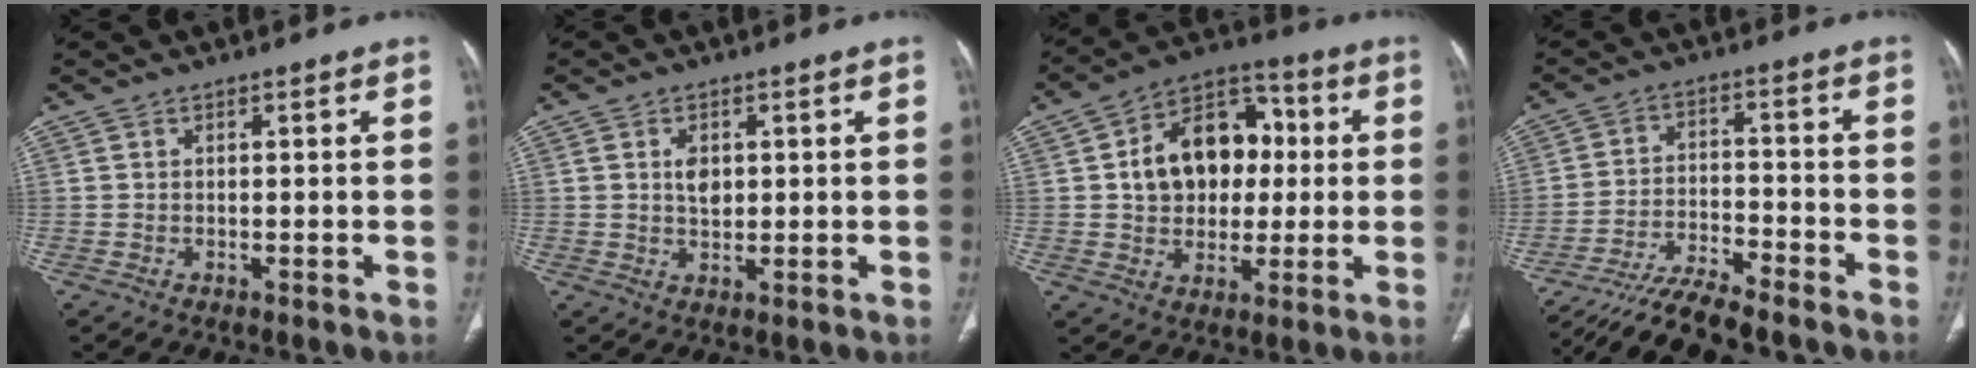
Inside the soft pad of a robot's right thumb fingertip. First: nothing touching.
{"total": 3.4, "force": [0.8, 2.2, 2.4], "torque": [-0.032, -0.005, 0.015]}
{"total": 16.1, "force": [1.9, 11.8, 10.8], "torque": [-0.125, 0.023, 0.028]}
{"total": 12.5, "force": [-11.7, 0.8, 4.2], "torque": [-0.076, 0.048, -0.199]}